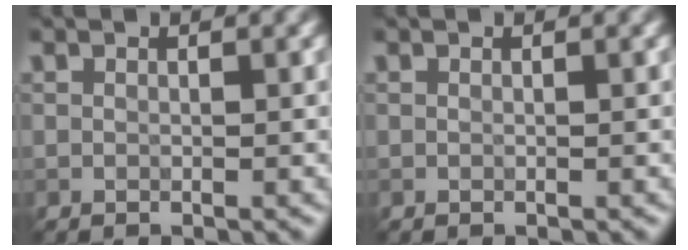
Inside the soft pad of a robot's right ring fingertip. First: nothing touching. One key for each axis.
{"total": 0.0}